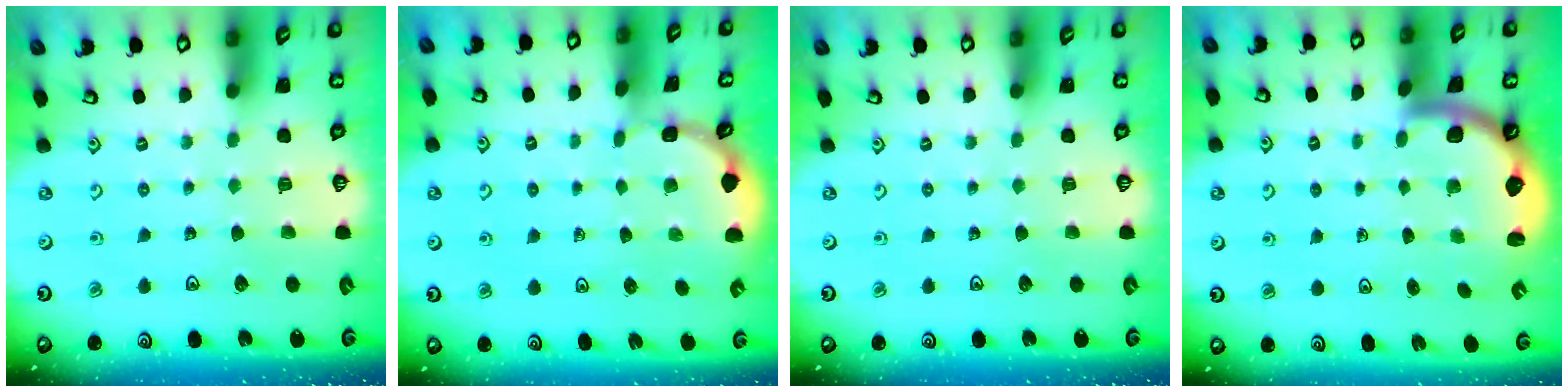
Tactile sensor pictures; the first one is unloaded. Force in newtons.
{"total": 2.4, "press": 2.4, "slide": 0.3}
{"total": 0.0}
{"total": 2.3, "press": 2.3, "slide": 0.4}